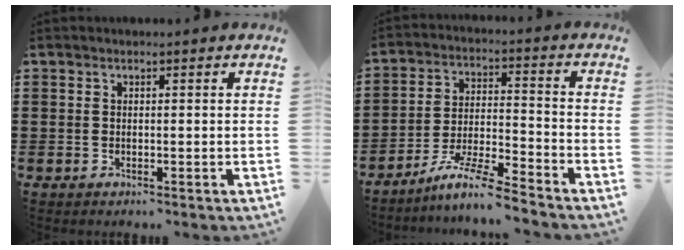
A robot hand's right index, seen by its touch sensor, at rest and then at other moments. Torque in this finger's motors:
{"motor_torque": [-0.15, 1.49, -0.34, -0.18]}